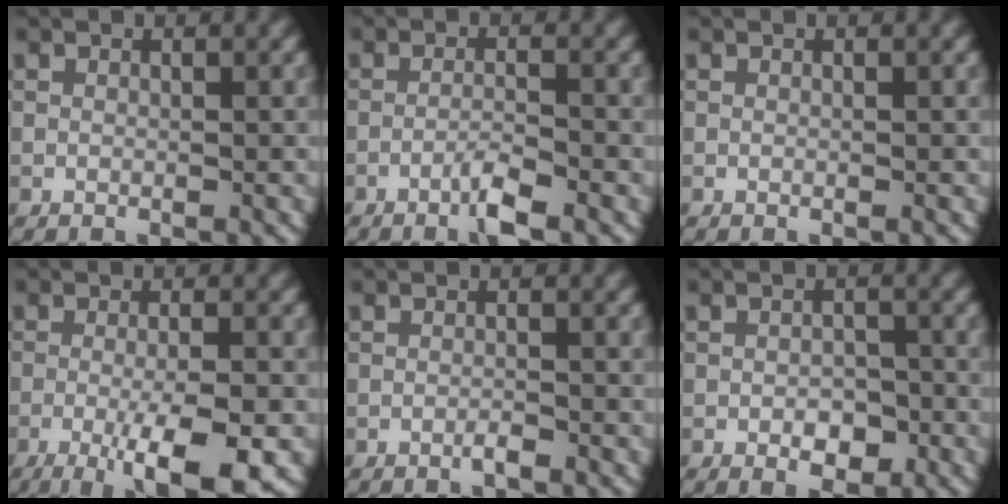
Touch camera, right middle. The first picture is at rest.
{"total": 2.5, "force": [-1.6, 0.2, 1.9], "torque": [-0.037, 0.006, -0.035]}
{"total": 0.0}
{"total": 7.5, "force": [-3.2, 1.7, 6.6], "torque": [-0.103, -0.003, -0.050]}
{"total": 0.9, "force": [-0.6, 0.1, 0.7], "torque": [-0.012, 0.001, -0.012]}
{"total": 2.9, "force": [-1.1, 1.6, 2.2], "torque": [-0.030, -0.001, -0.017]}